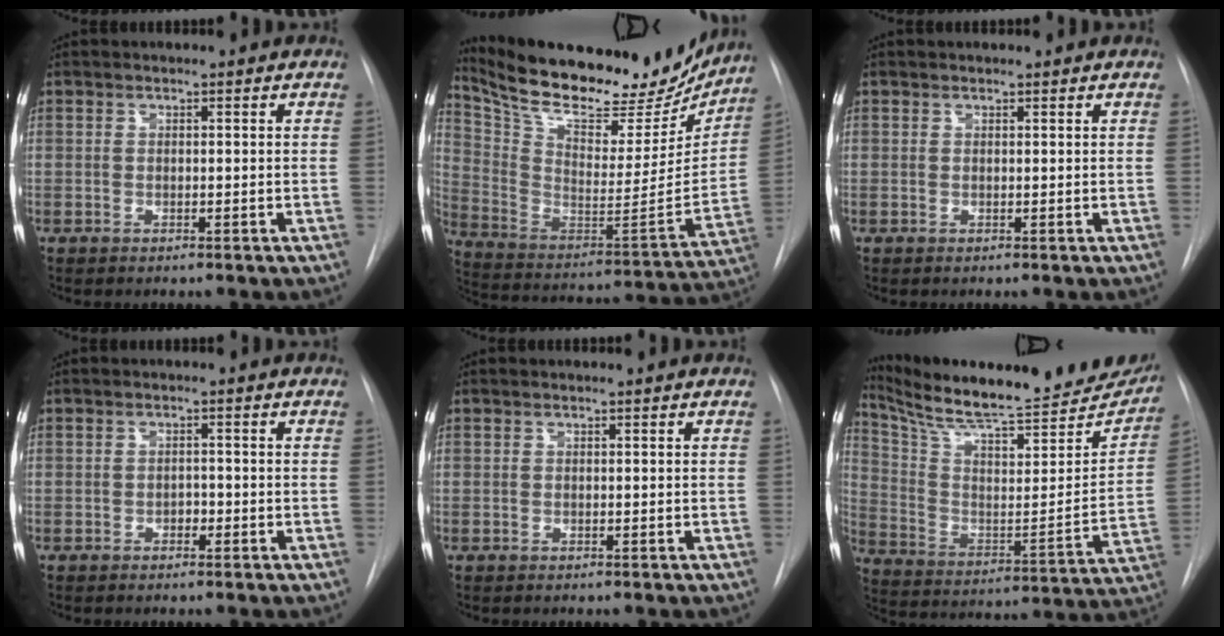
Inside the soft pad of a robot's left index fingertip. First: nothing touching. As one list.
[{"total": 27.4, "force": [23.6, 7.9, 11.5], "torque": [-0.199, -0.022, 0.347]}, {"total": 1.8, "force": [1.7, 0.3, 0.4], "torque": [-0.009, 0.019, 0.024]}, {"total": 1.0, "force": [-0.5, 0.7, 0.6], "torque": [-0.007, 0.004, -0.008]}, {"total": 0.9, "force": [0.9, -0.1, 0.1], "torque": [-0.007, 0.007, 0.013]}, {"total": 28.1, "force": [24.6, 4.6, 12.8], "torque": [-0.208, -0.055, 0.347]}]